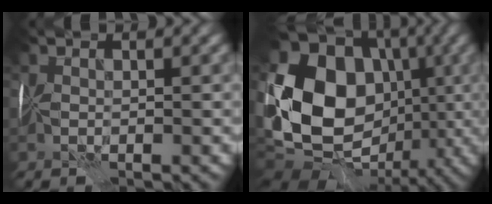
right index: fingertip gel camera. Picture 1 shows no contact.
{"total": 15.6, "force": [-0.4, 12.8, 8.9], "torque": [-0.172, -0.005, 0.006]}